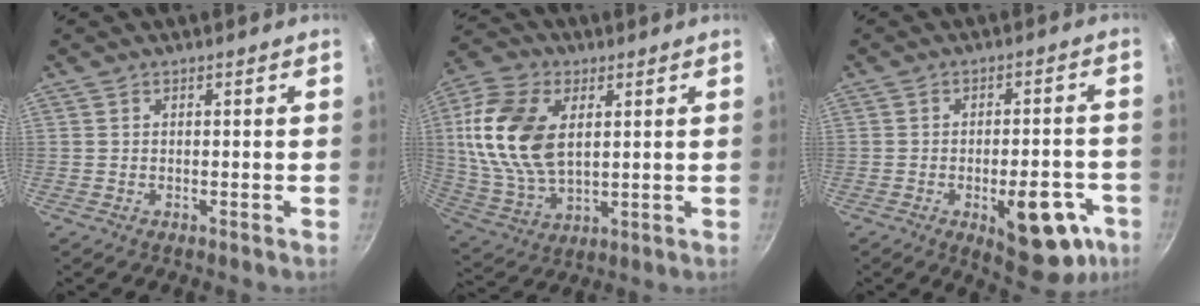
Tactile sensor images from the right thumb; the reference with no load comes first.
{"total": 17.5, "force": [3.6, 10.7, 13.4], "torque": [-0.249, -0.005, 0.073]}
{"total": 15.1, "force": [-5.8, 6.8, 12.1], "torque": [-0.111, 0.021, -0.067]}